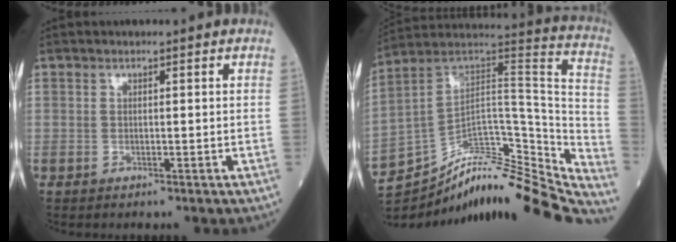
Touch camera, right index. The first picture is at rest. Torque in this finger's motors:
{"motor_torque": [-0.20, -0.46, 0.10, 0.00]}